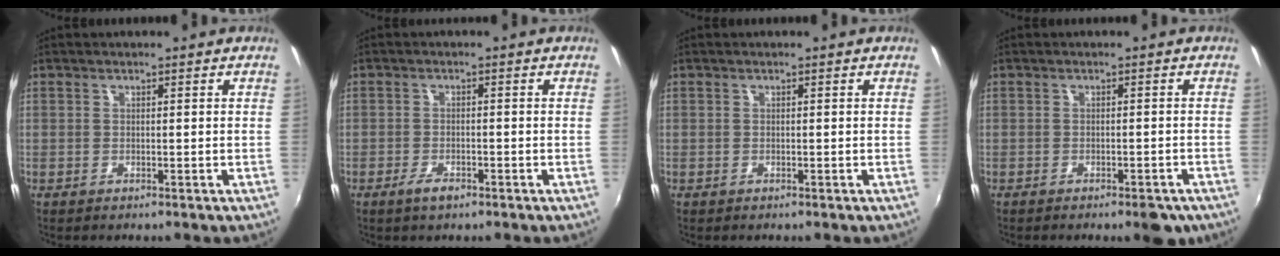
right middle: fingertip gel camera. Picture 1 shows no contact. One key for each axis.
{"total": 2.7, "fx": -1.9, "fy": 1.0, "fz": 1.7, "tx": -0.040, "ty": -0.005, "tz": -0.038}
{"total": 0.0}
{"total": 5.1, "fx": -3.8, "fy": 1.9, "fz": 2.8, "tx": -0.039, "ty": 0.001, "tz": -0.038}